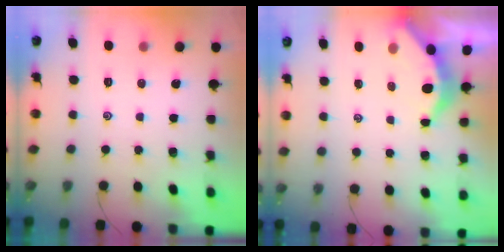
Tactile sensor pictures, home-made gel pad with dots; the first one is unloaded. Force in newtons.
{"total": 3.8, "press": 3.7, "slide": 0.5}